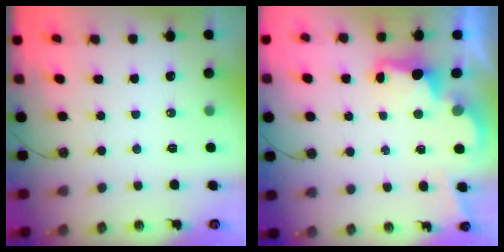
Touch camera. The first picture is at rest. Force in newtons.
{"total": 2.7, "press": 2.6, "slide": 0.8}